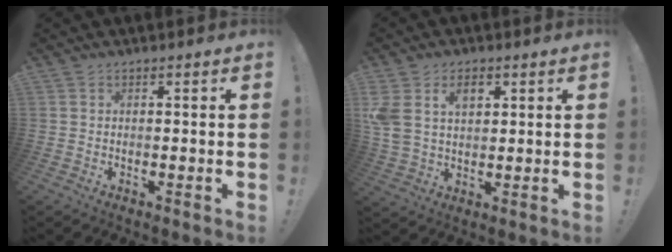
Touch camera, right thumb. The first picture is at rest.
{"total": 8.5, "force": [3.7, 5.8, 4.9], "torque": [-0.097, -0.010, 0.069]}